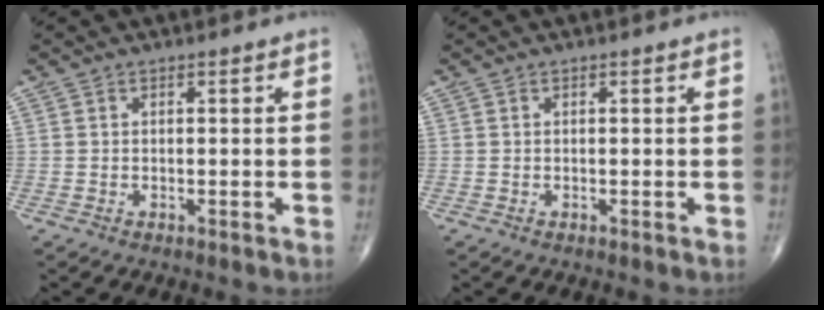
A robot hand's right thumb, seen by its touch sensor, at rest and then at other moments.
{"total": 0.0}